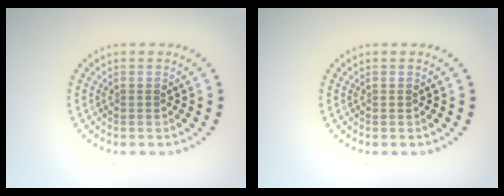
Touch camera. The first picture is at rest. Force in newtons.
{"total": 0.0}